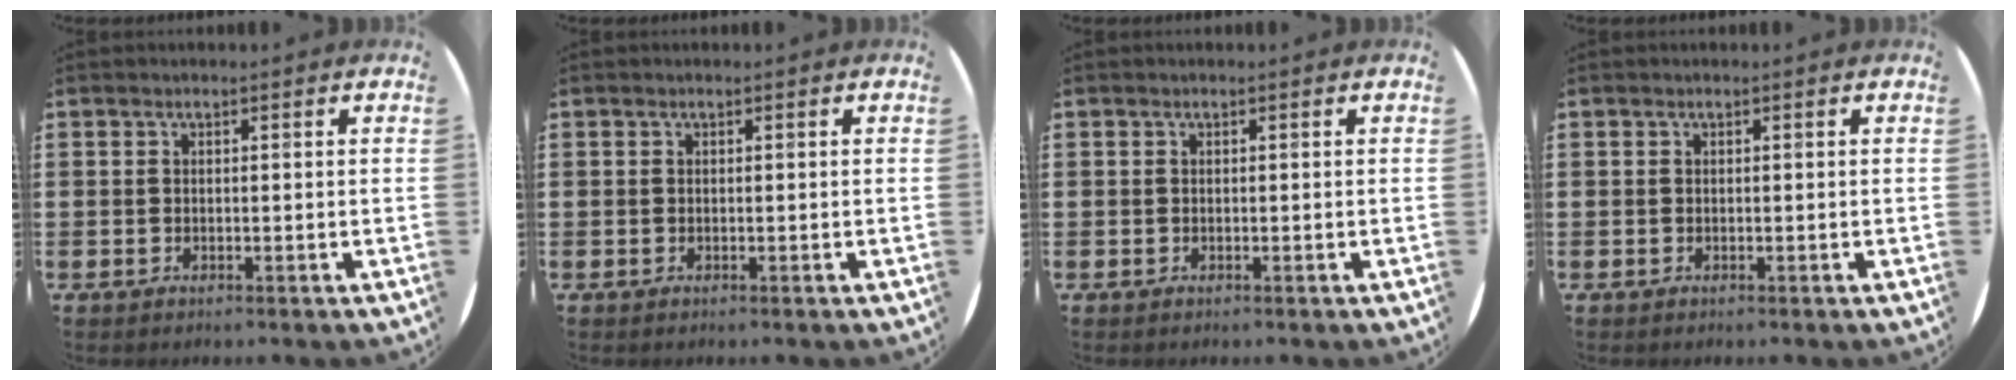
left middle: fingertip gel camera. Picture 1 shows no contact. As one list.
[{"total": 0.0}, {"total": 0.0}, {"total": 0.0}]